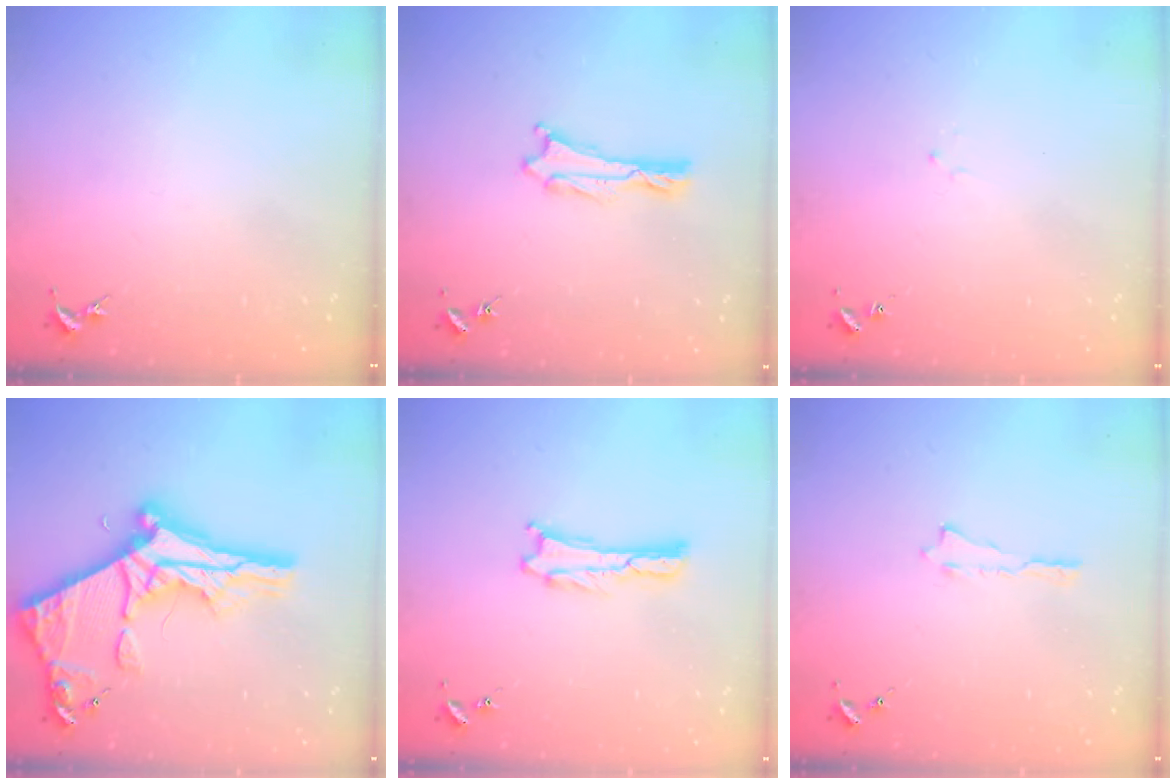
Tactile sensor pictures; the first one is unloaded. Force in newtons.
{"total": 0.6, "press": 0.6, "slide": 0.1}
{"total": 1.1, "press": 1.0, "slide": 0.2}
{"total": 13.1, "press": 13.0, "slide": 1.2}
{"total": 0.0}
{"total": 0.0}